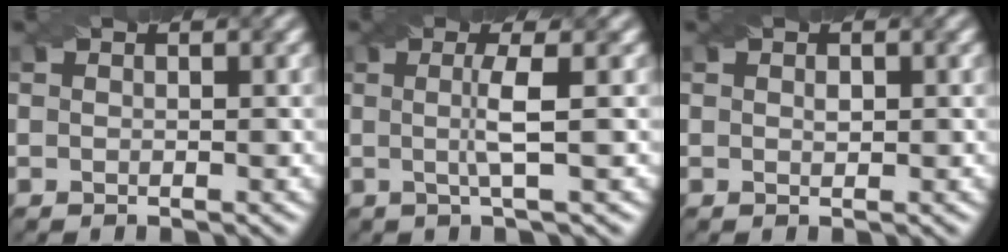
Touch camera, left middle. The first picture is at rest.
{"total": 3.0, "force": [0.0, 0.3, 2.9], "torque": [-0.059, -0.002, -0.003]}
{"total": 0.7, "force": [0.2, 0.4, 0.6], "torque": [-0.010, 0.000, 0.004]}